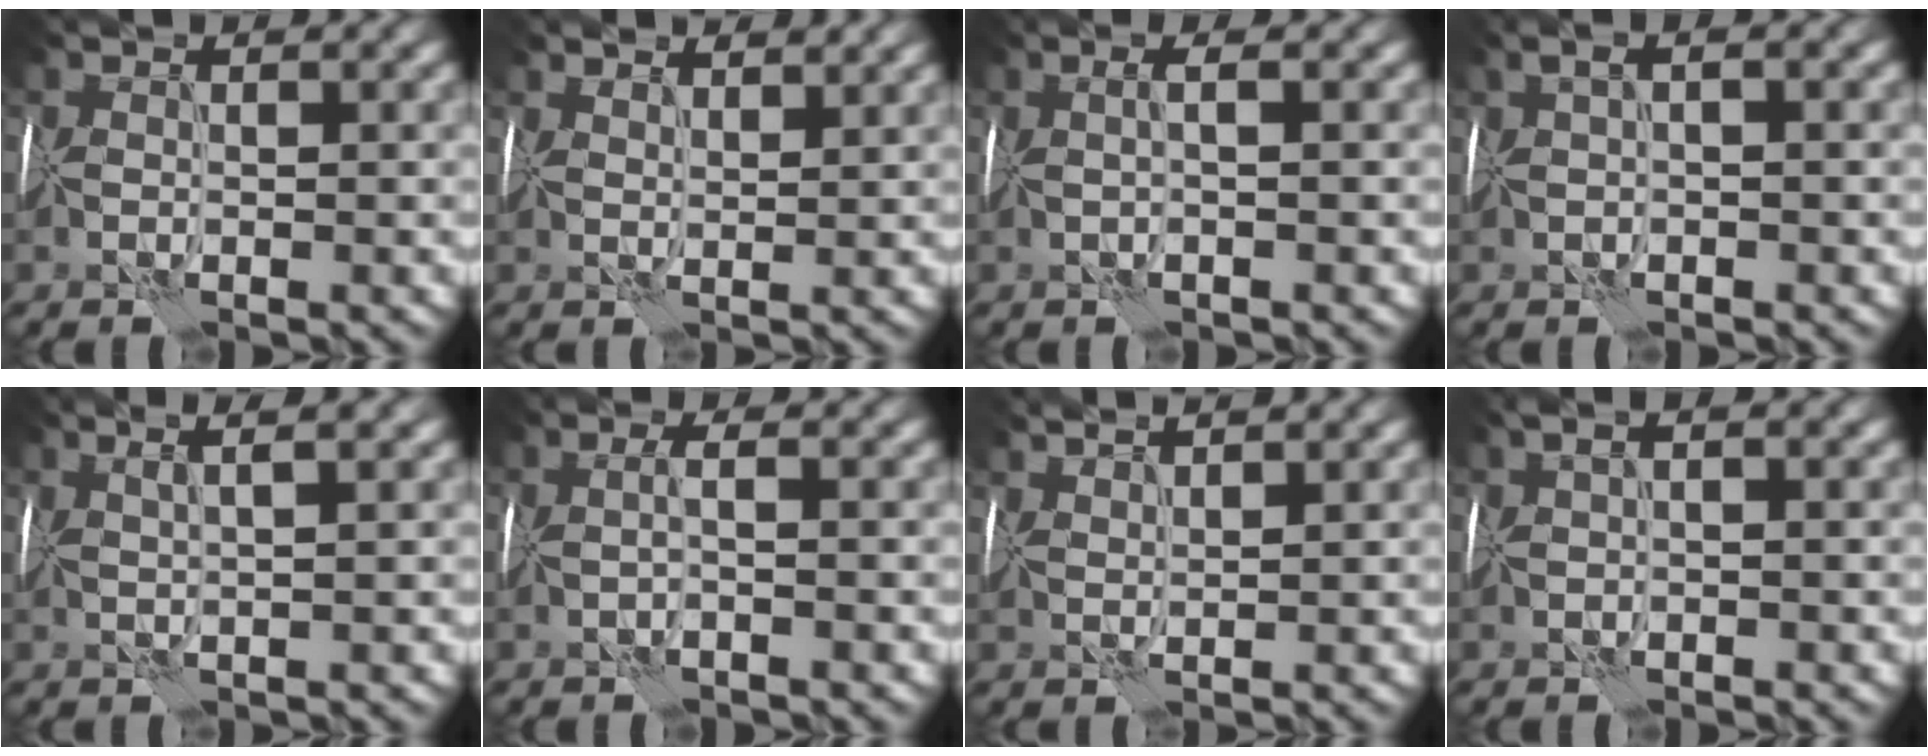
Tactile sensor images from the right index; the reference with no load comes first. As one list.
[{"total": 3.7, "force": [3.2, 0.9, 1.7], "torque": [-0.035, 0.022, 0.043]}, {"total": 1.6, "force": [0.6, -0.2, 1.5], "torque": [-0.024, 0.007, 0.008]}, {"total": 2.8, "force": [1.3, 0.5, 2.5], "torque": [-0.044, 0.020, 0.014]}, {"total": 3.7, "force": [2.2, 0.7, 2.9], "torque": [-0.025, 0.024, 0.013]}, {"total": 1.2, "force": [0.2, -0.4, 1.1], "torque": [-0.027, 0.005, 0.001]}, {"total": 3.2, "force": [2.8, 0.3, 1.5], "torque": [-0.024, 0.019, 0.029]}, {"total": 2.4, "force": [1.0, 0.6, 2.1], "torque": [-0.038, 0.020, 0.011]}]